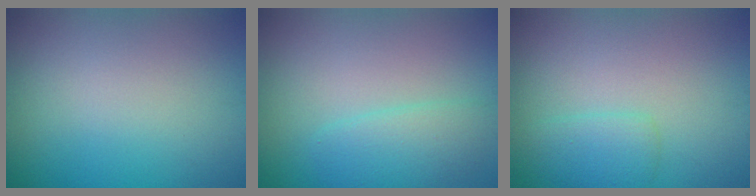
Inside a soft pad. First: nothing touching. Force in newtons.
{"total": 2.7, "press": 2.7, "slide": 0.2}
{"total": 1.9, "press": 1.9, "slide": 0.1}